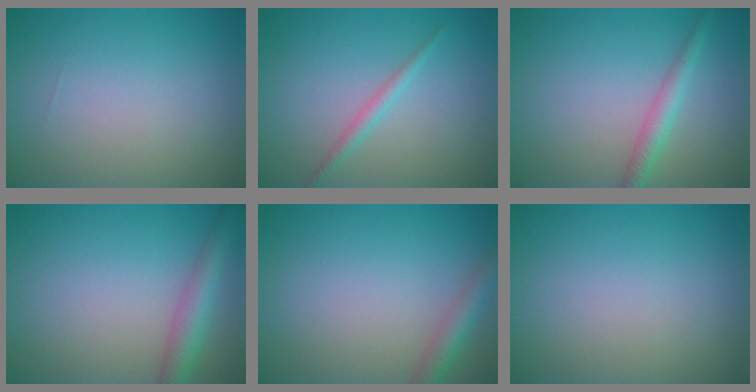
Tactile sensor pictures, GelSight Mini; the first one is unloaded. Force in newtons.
{"total": 1.4, "press": 1.4, "slide": 0.0}
{"total": 2.2, "press": 2.2, "slide": 0.2}
{"total": 3.5, "press": 3.5, "slide": 0.2}
{"total": 2.5, "press": 2.5, "slide": 0.1}
{"total": 0.0}